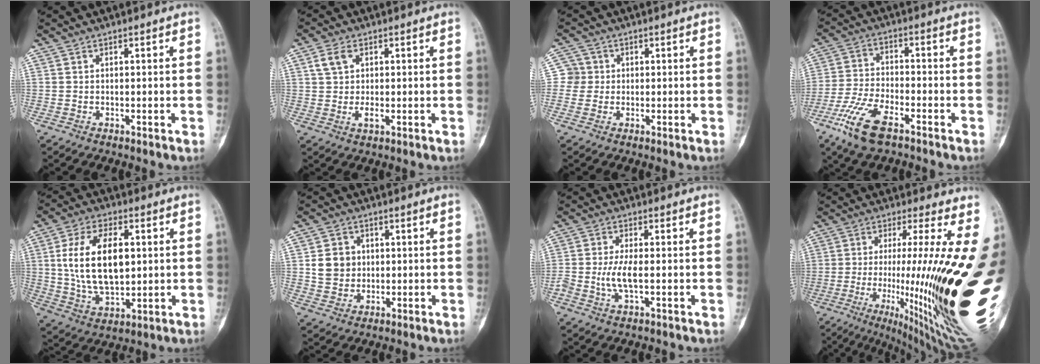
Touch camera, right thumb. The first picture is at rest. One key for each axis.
{"total": 4.8, "fx": 1.0, "fy": 3.1, "fz": 3.6, "tx": -0.069, "ty": -0.002, "tz": 0.019}
{"total": 3.4, "fx": 0.2, "fy": 3.4, "fz": 0.0, "tx": 0.027, "ty": 0.009, "tz": -0.003}
{"total": 11.0, "fx": -6.6, "fy": 4.4, "fz": 7.6, "tx": -0.169, "ty": 0.013, "tz": -0.129}
{"total": 16.4, "fx": 2.4, "fy": 9.1, "fz": 13.4, "tx": -0.231, "ty": -0.005, "tz": 0.049}
{"total": 6.2, "fx": 0.7, "fy": 5.6, "fz": 2.6, "tx": -0.022, "ty": -0.001, "tz": 0.012}
{"total": 4.9, "fx": -0.8, "fy": 1.7, "fz": 4.6, "tx": -0.104, "ty": 0.001, "tz": -0.017}
{"total": 28.1, "fx": -1.9, "fy": 4.6, "fz": 27.7, "tx": -0.298, "ty": -0.032, "tz": -0.013}